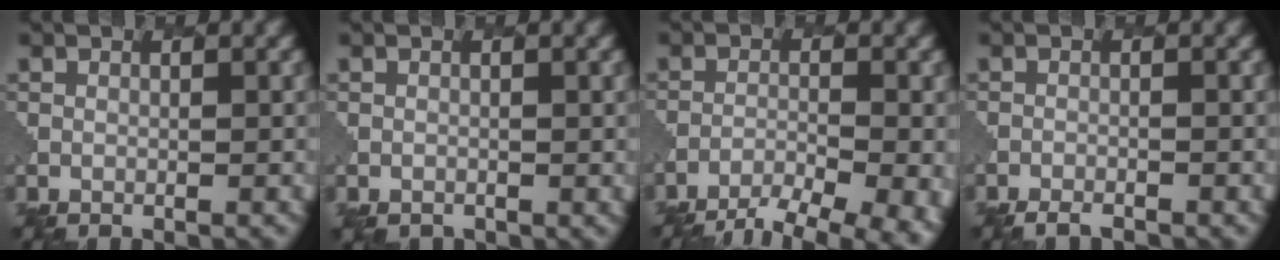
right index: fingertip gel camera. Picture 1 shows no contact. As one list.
[{"total": 1.4, "force": [-0.8, 1.1, 0.4], "torque": [-0.009, -0.008, -0.007]}, {"total": 9.7, "force": [-7.7, 2.6, 5.3], "torque": [-0.088, -0.025, -0.102]}, {"total": 2.6, "force": [-2.5, 0.6, 0.6], "torque": [-0.008, 0.001, -0.036]}]